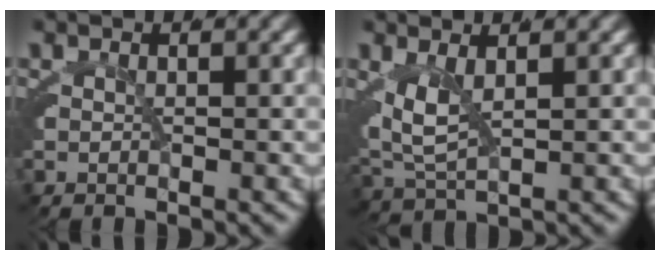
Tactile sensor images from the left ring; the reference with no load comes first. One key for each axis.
{"total": 4.1, "fx": 0.6, "fy": 3.0, "fz": 2.7, "tx": -0.076, "ty": -0.021, "tz": 0.016}